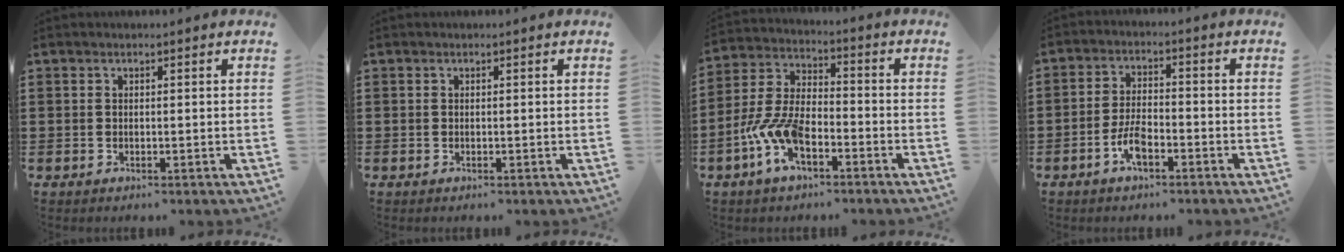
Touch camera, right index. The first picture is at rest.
{"total": 0.0}
{"total": 8.9, "force": [-4.2, 4.0, 6.8], "torque": [-0.177, -0.009, -0.084]}
{"total": 5.1, "force": [-2.6, 1.8, 4.0], "torque": [-0.094, -0.003, -0.054]}